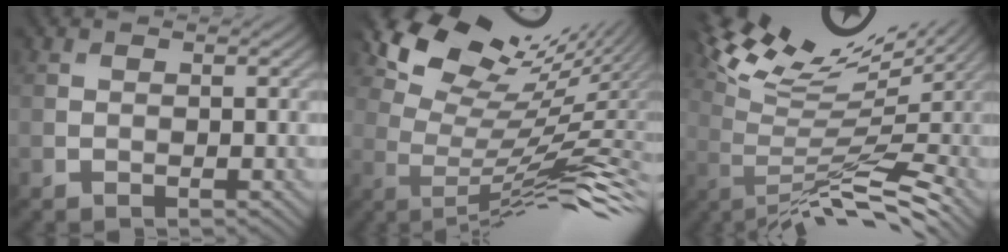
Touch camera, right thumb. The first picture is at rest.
{"total": 14.1, "force": [7.7, 4.6, 10.8], "torque": [-0.165, 0.009, 0.143]}
{"total": 11.6, "force": [4.5, 2.7, 10.4], "torque": [-0.181, 0.016, 0.098]}